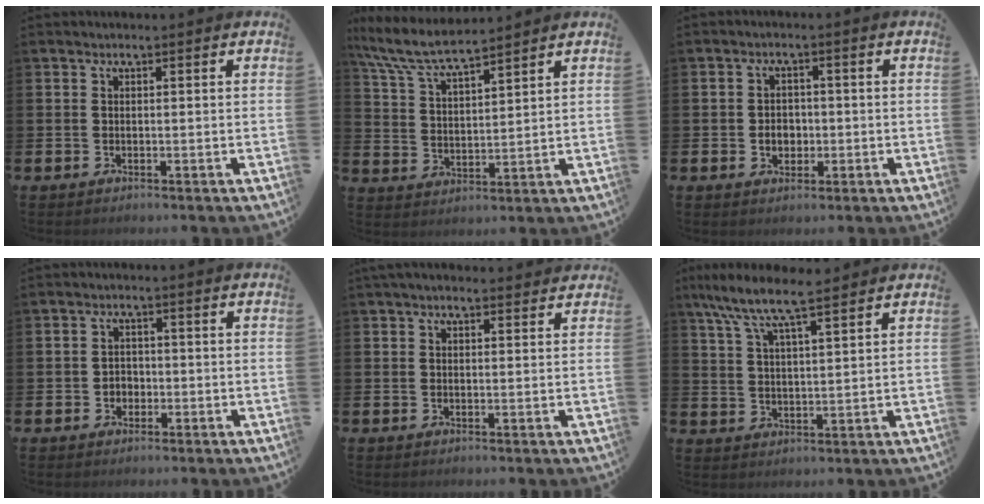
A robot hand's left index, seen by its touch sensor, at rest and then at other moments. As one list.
[{"total": 7.4, "force": [6.9, 0.7, 2.6], "torque": [-0.081, -0.031, 0.123]}, {"total": 2.8, "force": [-0.6, 2.3, 1.5], "torque": [-0.016, -0.001, -0.019]}, {"total": 2.0, "force": [-0.7, 1.8, 0.5], "torque": [-0.012, 0.005, -0.018]}, {"total": 1.7, "force": [1.6, 0.3, 0.7], "torque": [-0.014, 0.000, 0.028]}, {"total": 7.8, "force": [6.7, 0.9, 3.7], "torque": [-0.091, -0.027, 0.119]}]